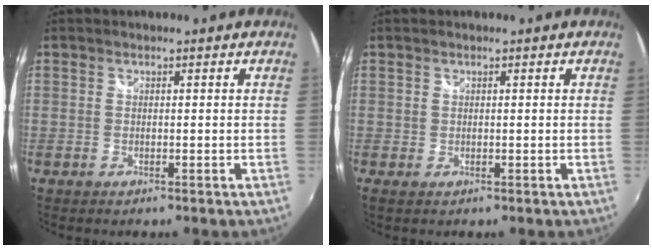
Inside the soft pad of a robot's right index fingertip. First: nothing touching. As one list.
[{"total": 0.6, "force": [0.2, 0.5, 0.2], "torque": [-0.002, -0.001, 0.003]}]